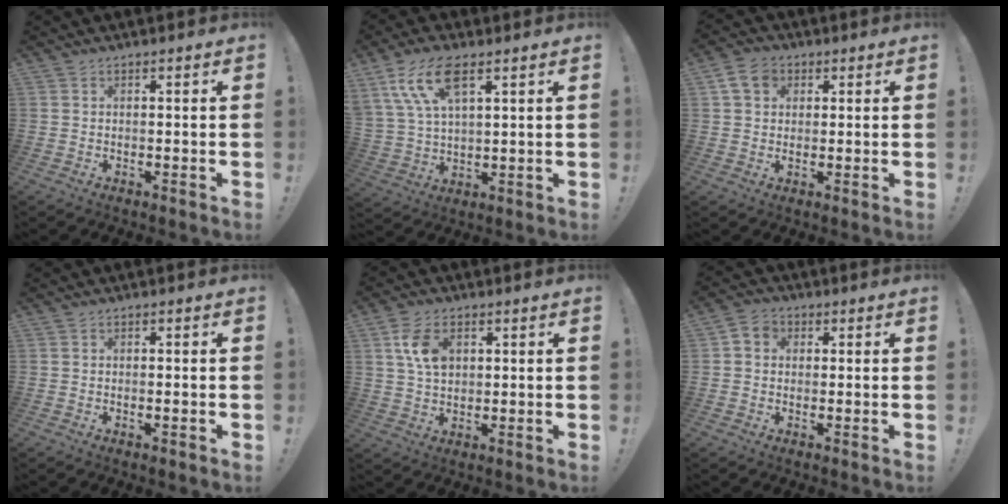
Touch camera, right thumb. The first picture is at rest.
{"total": 12.2, "force": [6.8, 5.5, 8.6], "torque": [-0.185, -0.014, 0.126]}
{"total": 7.1, "force": [2.7, 5.4, 3.8], "torque": [-0.057, 0.002, 0.053]}
{"total": 0.8, "force": [-0.1, -0.2, 0.8], "torque": [-0.013, -0.002, -0.002]}
{"total": 8.6, "force": [2.8, 5.7, 5.8], "torque": [-0.101, -0.001, 0.053]}
{"total": 4.1, "force": [0.3, 3.6, 1.9], "torque": [-0.030, 0.008, 0.007]}